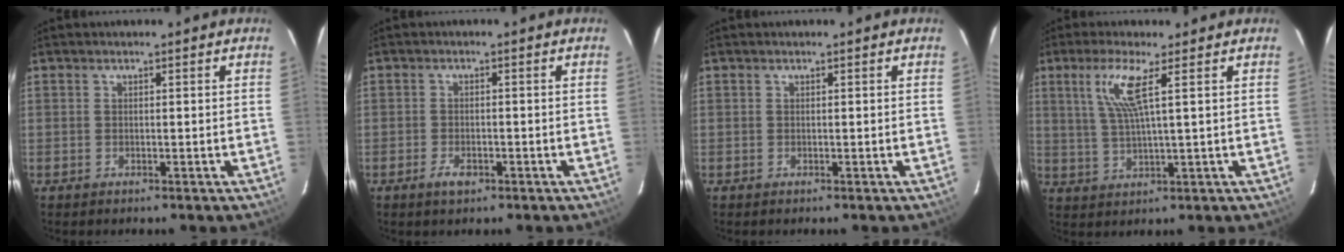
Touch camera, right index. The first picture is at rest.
{"total": 2.9, "force": [-1.7, 1.4, 1.9], "torque": [-0.041, -0.002, -0.029]}
{"total": 0.0}
{"total": 6.7, "force": [2.8, 0.1, 6.1], "torque": [-0.123, -0.001, 0.059]}